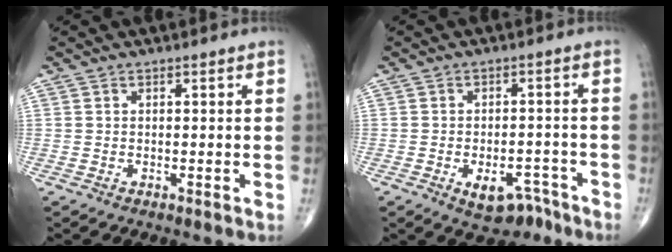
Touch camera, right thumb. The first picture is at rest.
{"total": 7.3, "force": [-4.3, 4.3, 4.1], "torque": [-0.043, 0.033, -0.056]}